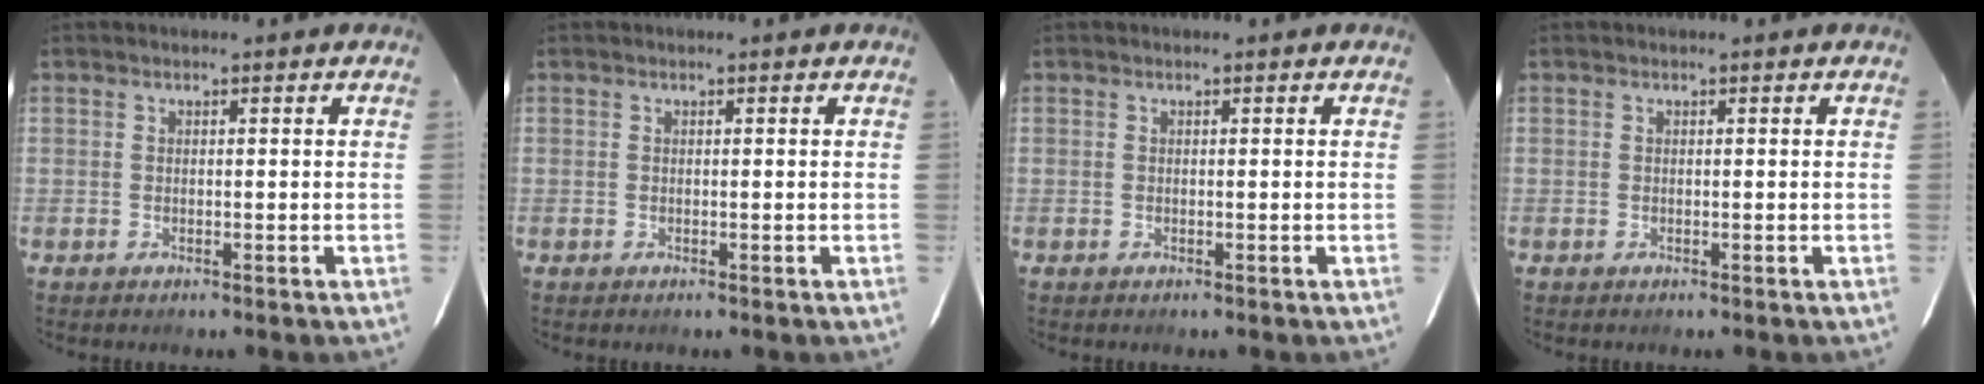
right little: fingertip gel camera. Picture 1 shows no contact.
{"total": 0.0}
{"total": 0.0}
{"total": 0.0}